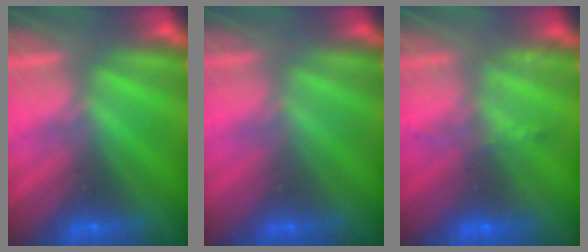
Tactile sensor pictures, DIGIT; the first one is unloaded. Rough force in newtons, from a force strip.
{"total": 2.0}
{"total": 2.3}